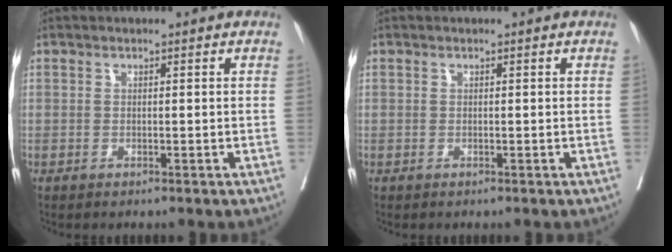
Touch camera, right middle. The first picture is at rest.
{"total": 0.0}